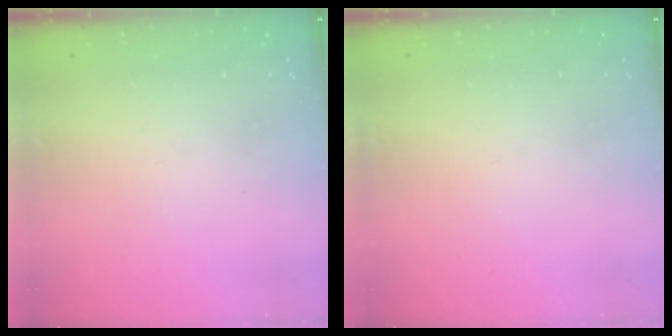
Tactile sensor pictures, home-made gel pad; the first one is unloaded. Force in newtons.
{"total": 0.0}